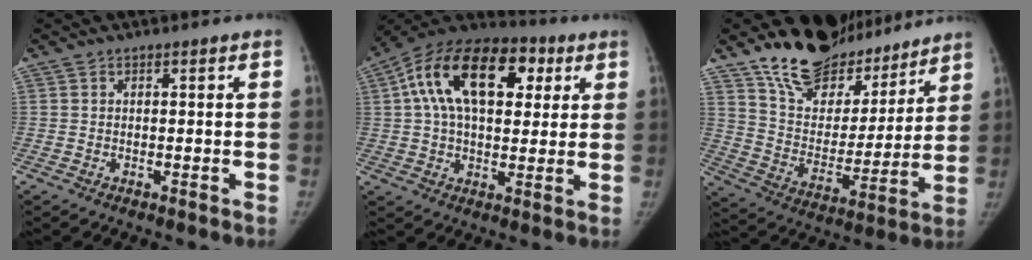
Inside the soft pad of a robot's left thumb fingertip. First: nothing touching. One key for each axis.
{"total": 21.7, "fx": 6.7, "fy": 12.7, "fz": 16.2, "tx": -0.257, "ty": 0.020, "tz": 0.098}
{"total": 19.3, "fx": 16.3, "fy": 8.8, "fz": 5.4, "tx": -0.030, "ty": -0.106, "tz": 0.280}